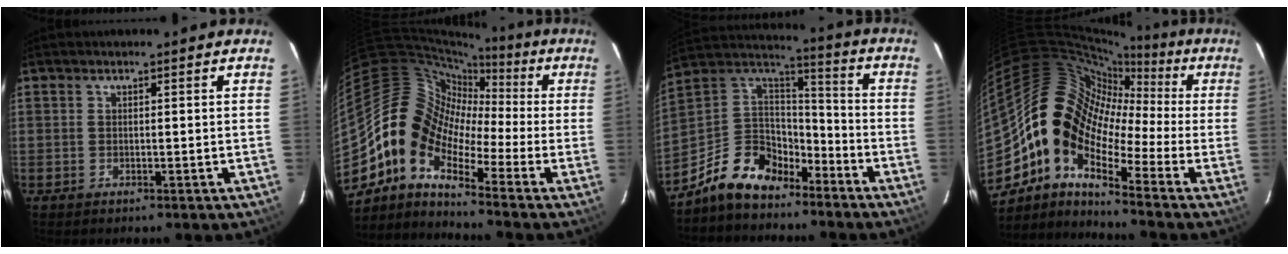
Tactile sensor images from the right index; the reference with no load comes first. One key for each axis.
{"total": 10.9, "fx": -5.5, "fy": 7.0, "fz": 6.4, "tx": -0.108, "ty": 0.025, "tz": -0.136}
{"total": 15.5, "fx": -11.0, "fy": 8.5, "fz": 6.9, "tx": -0.164, "ty": 0.032, "tz": -0.189}
{"total": 15.3, "fx": -4.8, "fy": 9.3, "fz": 11.2, "tx": -0.187, "ty": 0.012, "tz": -0.116}